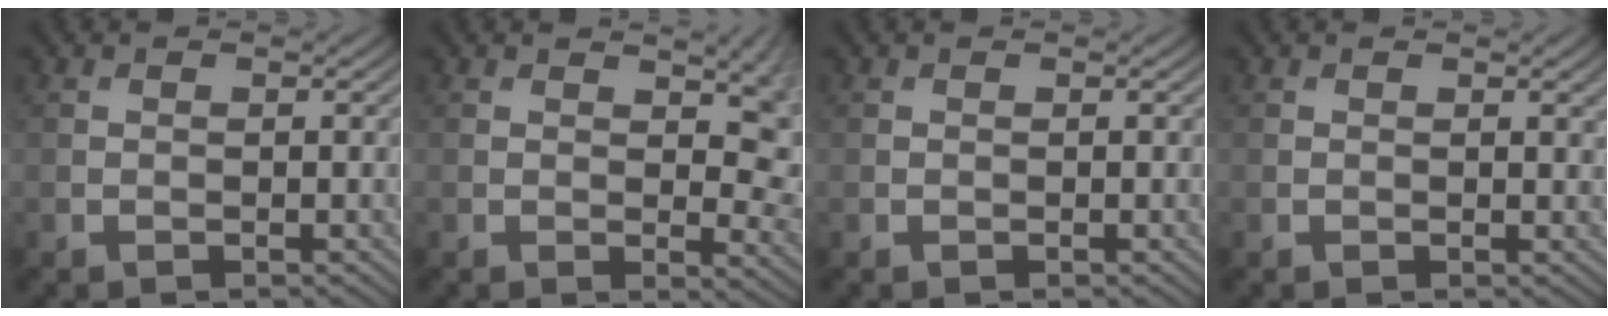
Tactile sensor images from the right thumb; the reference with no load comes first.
{"total": 6.6, "force": [1.9, 3.3, 5.4], "torque": [-0.063, -0.007, 0.033]}
{"total": 0.0}
{"total": 0.7, "force": [0.4, 0.1, 0.6], "torque": [-0.005, -0.002, 0.005]}